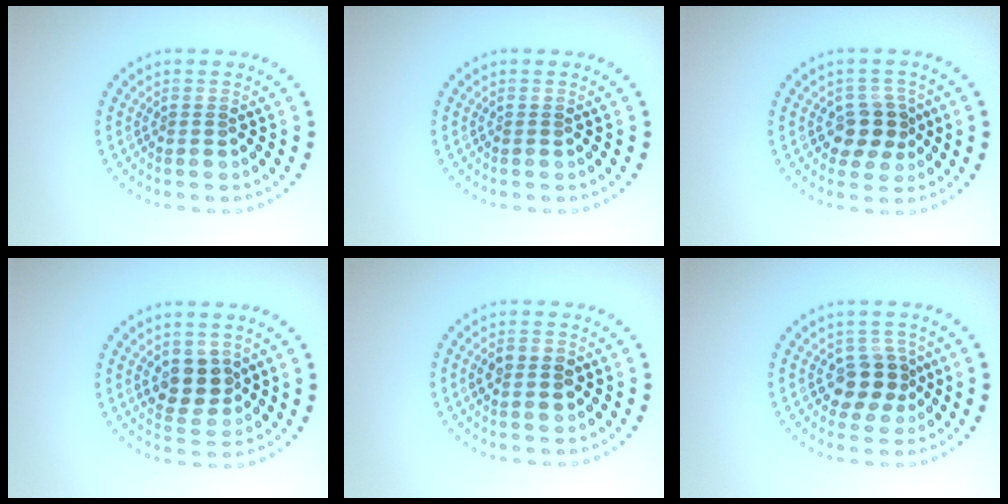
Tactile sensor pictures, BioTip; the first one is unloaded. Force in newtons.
{"total": 0.0}
{"total": 3.4, "press": 3.2, "slide": 1.3}
{"total": 3.5, "press": 3.4, "slide": 1.0}
{"total": 2.1, "press": 2.1, "slide": 0.1}
{"total": 3.6, "press": 3.4, "slide": 1.3}